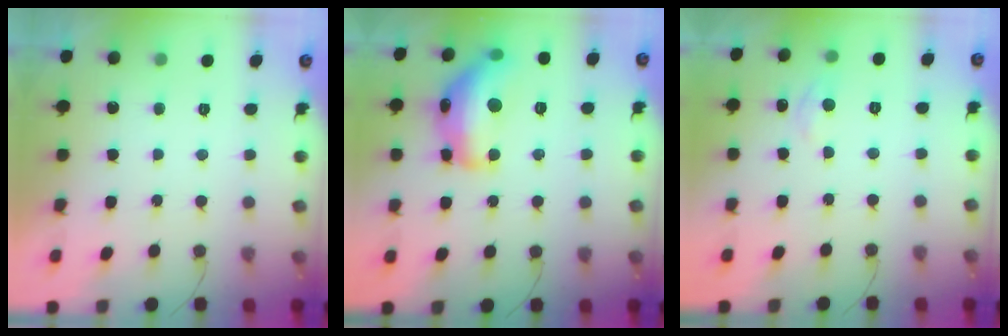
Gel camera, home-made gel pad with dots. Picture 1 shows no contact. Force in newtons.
{"total": 20.0, "press": 20.0, "slide": 1.1}
{"total": 4.6, "press": 4.6, "slide": 0.5}